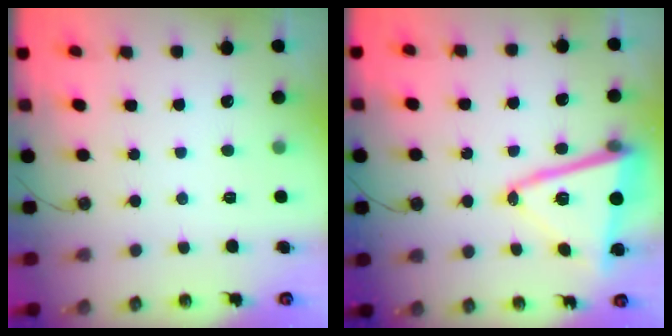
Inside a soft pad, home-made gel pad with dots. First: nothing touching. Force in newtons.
{"total": 14.3, "press": 14.1, "slide": 2.3}